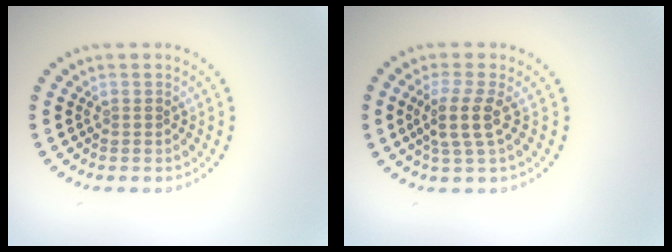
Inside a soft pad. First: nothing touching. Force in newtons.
{"total": 2.8, "press": 2.3, "slide": 1.6}